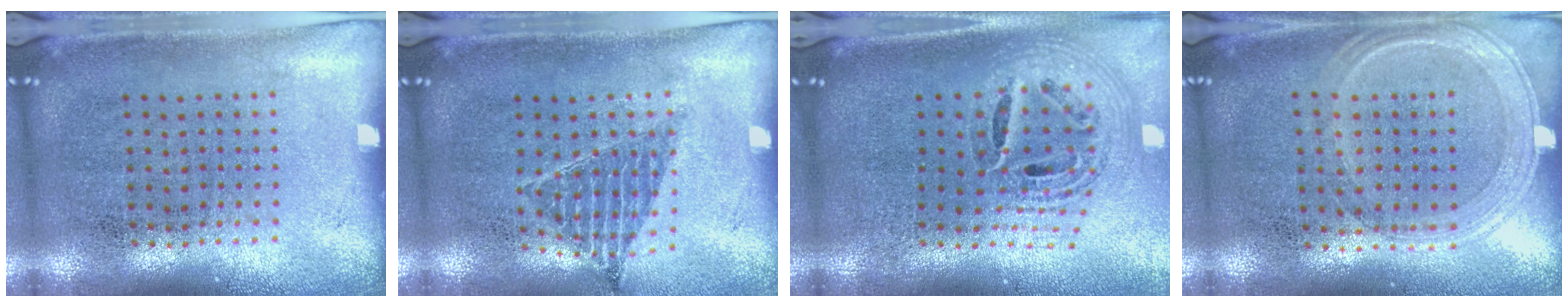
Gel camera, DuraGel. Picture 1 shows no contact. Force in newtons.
{"total": 0.8, "press": 0.8, "slide": 0.1}
{"total": 1.8, "press": 1.5, "slide": 1.1}
{"total": 0.7, "press": 0.7, "slide": 0.2}